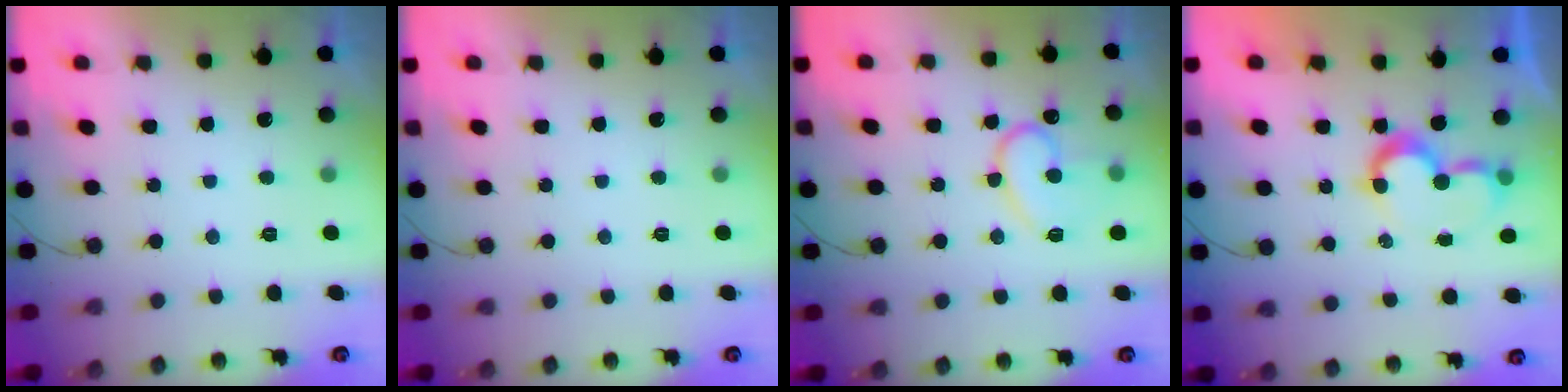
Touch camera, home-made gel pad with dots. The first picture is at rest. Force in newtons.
{"total": 0.0}
{"total": 14.7, "press": 14.6, "slide": 1.5}
{"total": 8.2, "press": 8.2, "slide": 0.1}